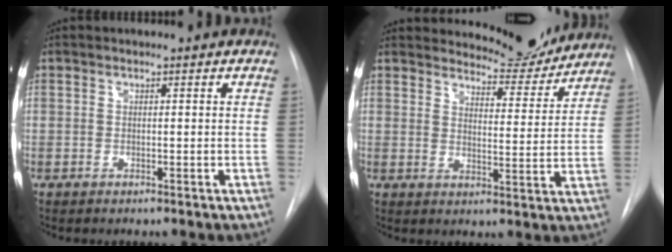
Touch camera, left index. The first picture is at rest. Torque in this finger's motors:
{"motor_torque": [0.77, -0.95, 0.19, 0.00]}